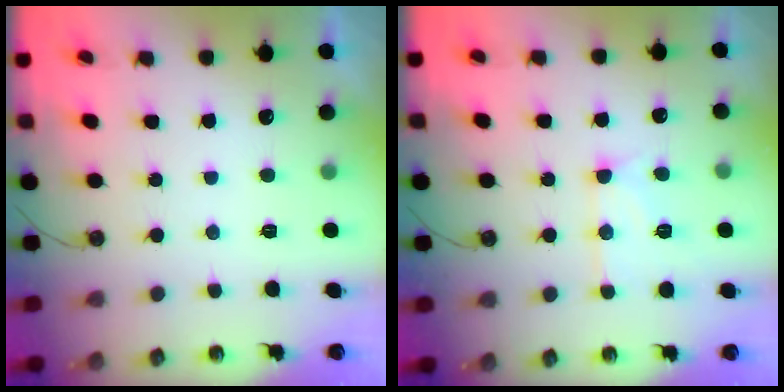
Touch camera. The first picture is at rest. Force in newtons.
{"total": 12.8, "press": 12.8, "slide": 0.8}